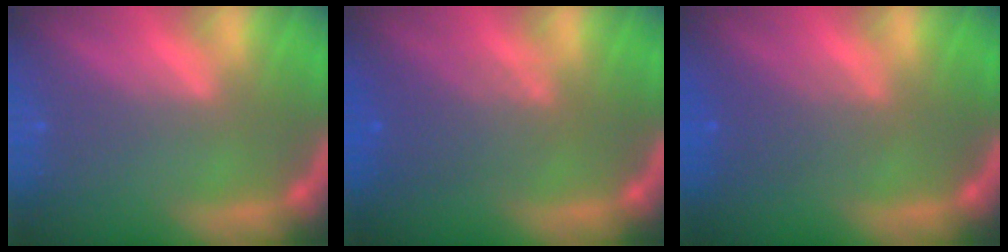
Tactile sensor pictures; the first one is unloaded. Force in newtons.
{"total": 4.1}
{"total": 3.0}